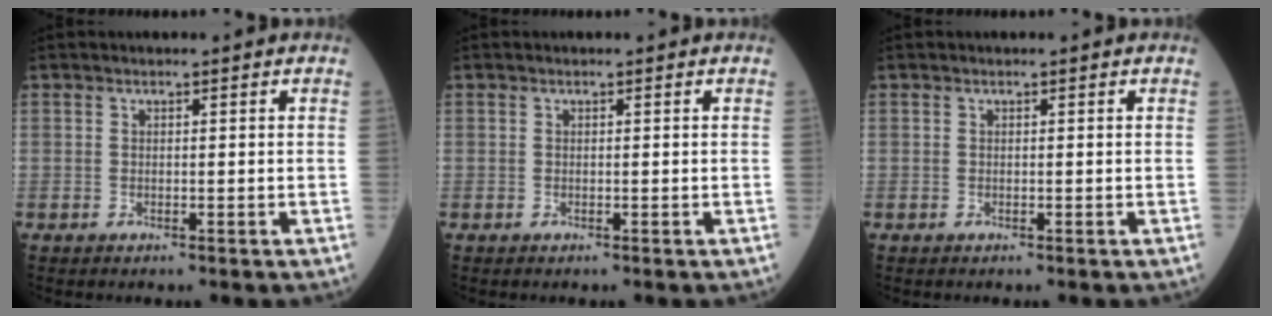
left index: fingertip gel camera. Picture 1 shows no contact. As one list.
[{"total": 0.0}, {"total": 0.0}]